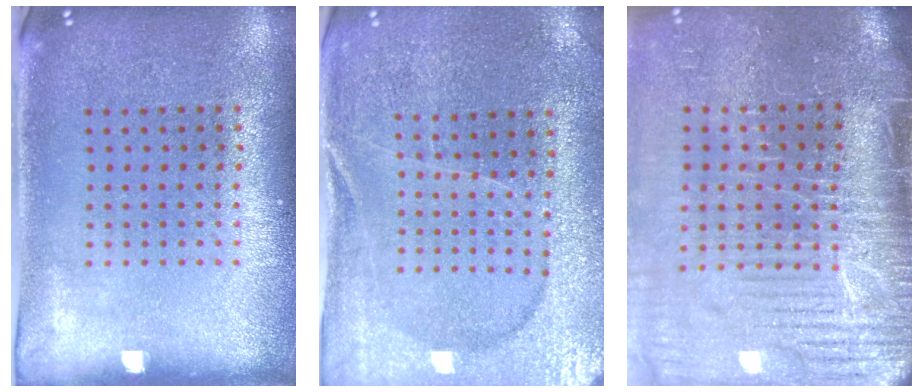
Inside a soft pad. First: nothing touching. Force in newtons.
{"total": 1.8, "press": 1.8, "slide": 0.2}
{"total": 5.0, "press": 4.2, "slide": 2.7}